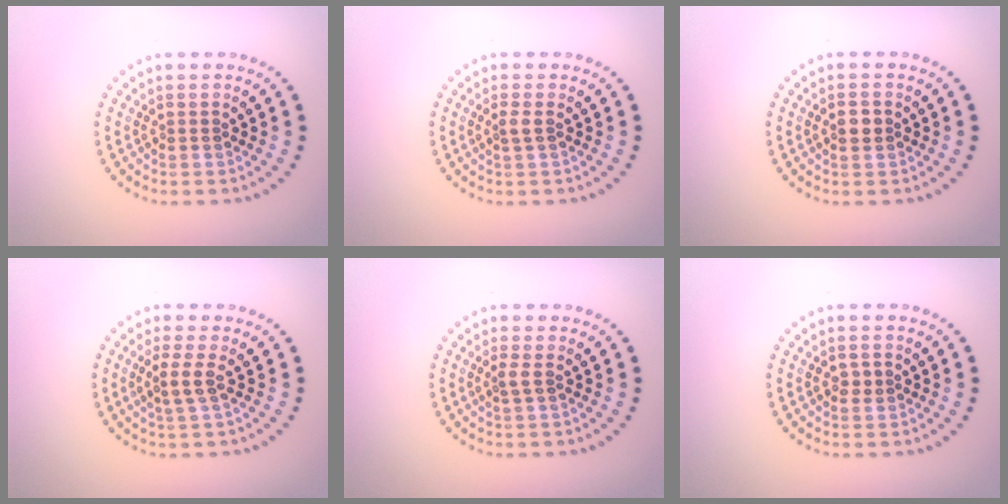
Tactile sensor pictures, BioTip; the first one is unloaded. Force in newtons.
{"total": 0.9, "press": 0.7, "slide": 0.6}
{"total": 1.3, "press": 1.3, "slide": 0.2}
{"total": 1.9, "press": 1.4, "slide": 1.2}
{"total": 1.0, "press": 0.5, "slide": 0.8}
{"total": 1.0, "press": 1.0, "slide": 0.2}